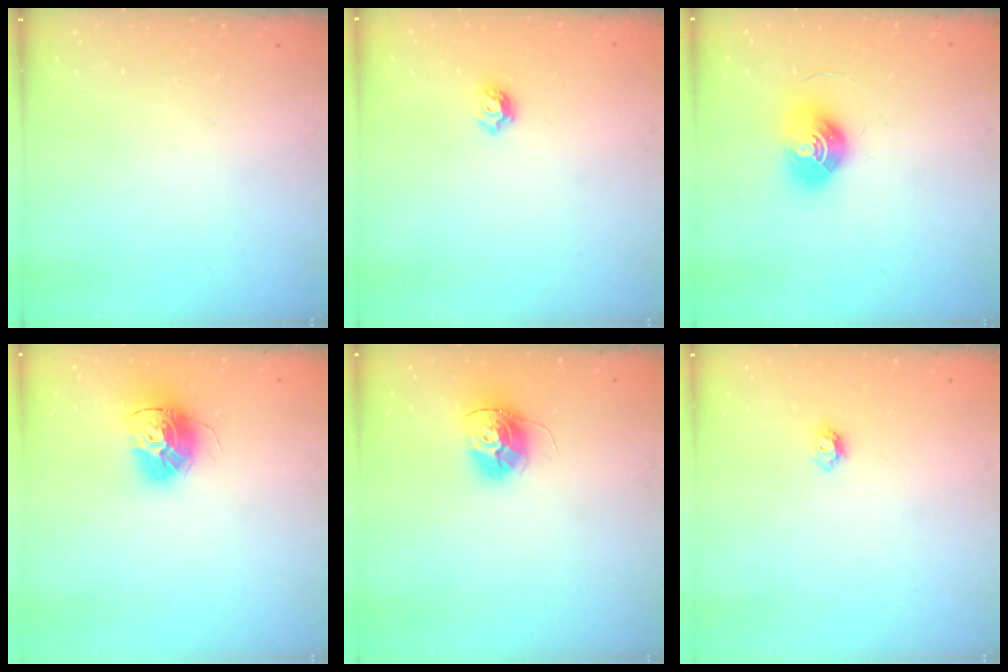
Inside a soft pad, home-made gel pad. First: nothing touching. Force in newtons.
{"total": 5.5, "press": 5.5, "slide": 0.8}
{"total": 10.0, "press": 10.0, "slide": 0.4}
{"total": 14.9, "press": 14.8, "slide": 1.3}
{"total": 12.8, "press": 12.7, "slide": 1.3}
{"total": 4.9, "press": 4.9, "slide": 0.8}